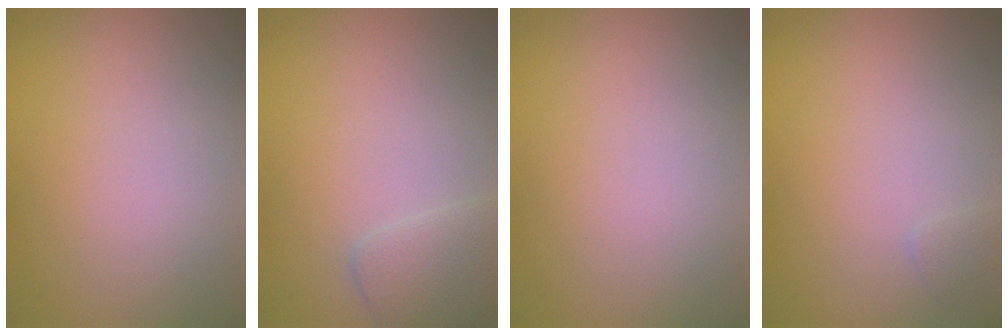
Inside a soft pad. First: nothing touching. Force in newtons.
{"total": 2.3, "press": 2.3, "slide": 0.1}
{"total": 0.0}
{"total": 0.6, "press": 0.6, "slide": 0.1}